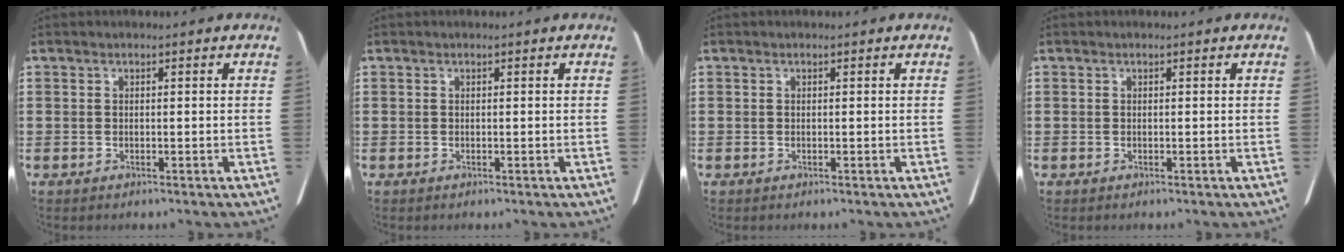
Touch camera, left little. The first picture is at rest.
{"total": 0.0}
{"total": 0.0}
{"total": 0.0}